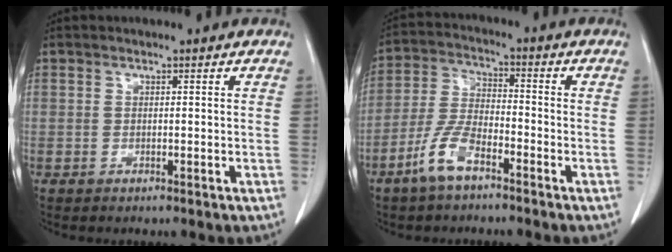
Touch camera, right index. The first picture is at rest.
{"total": 7.5, "force": [-4.8, 2.4, 5.2], "torque": [-0.120, -0.001, -0.098]}